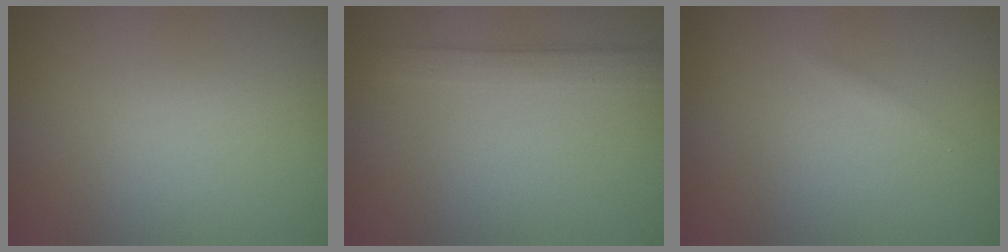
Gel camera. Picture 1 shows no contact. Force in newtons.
{"total": 2.7, "press": 2.7, "slide": 0.1}
{"total": 1.1, "press": 1.1, "slide": 0.2}